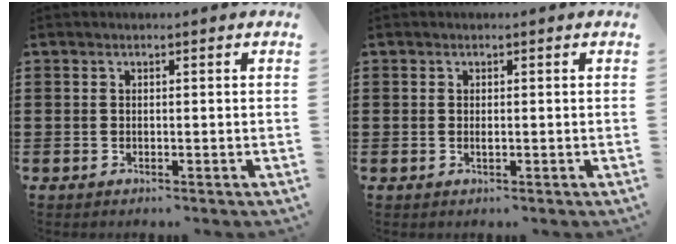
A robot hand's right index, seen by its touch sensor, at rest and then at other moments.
{"total": 0.6, "force": [0.0, 0.3, 0.5], "torque": [-0.011, 0.000, 0.000]}